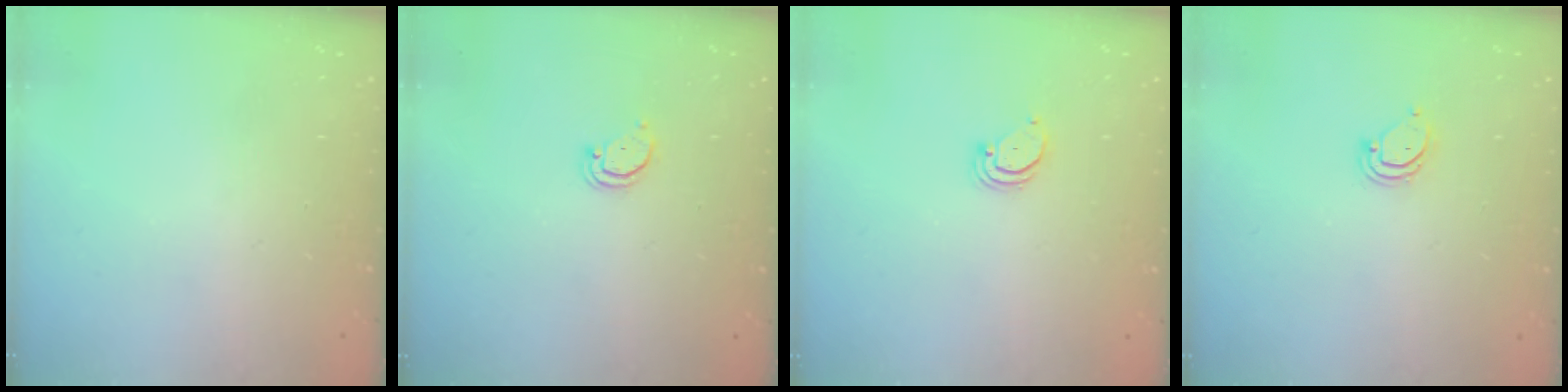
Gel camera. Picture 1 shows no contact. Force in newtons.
{"total": 2.1, "press": 2.1, "slide": 0.2}
{"total": 2.0, "press": 2.0, "slide": 0.2}
{"total": 3.4, "press": 3.4, "slide": 0.4}